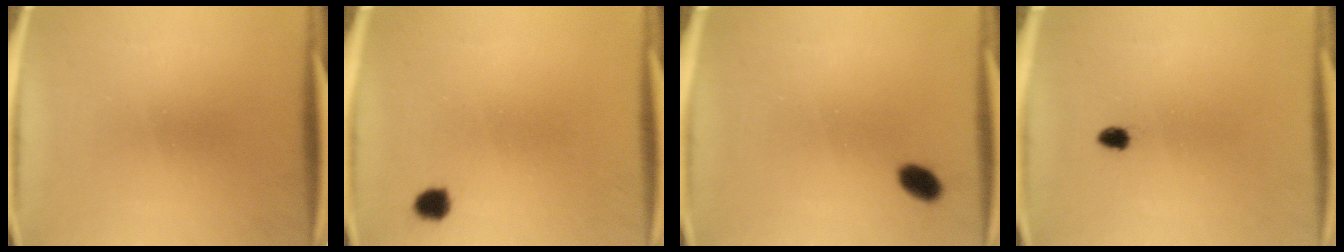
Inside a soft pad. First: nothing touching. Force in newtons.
{"total": 2.4}
{"total": 3.3}
{"total": 1.4}